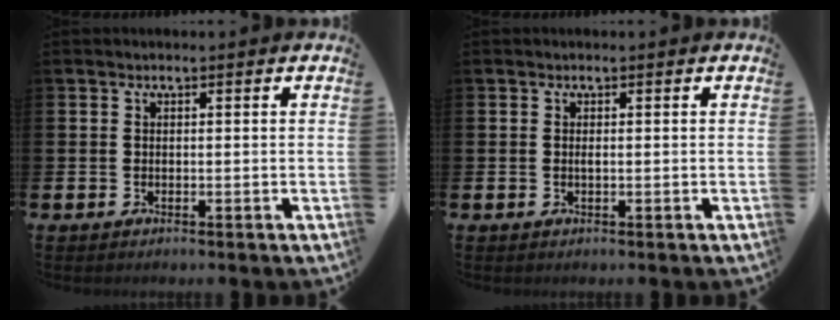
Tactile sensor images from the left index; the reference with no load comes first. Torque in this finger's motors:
{"motor_torque": [0.20, 0.13, 0.09, 0.03]}